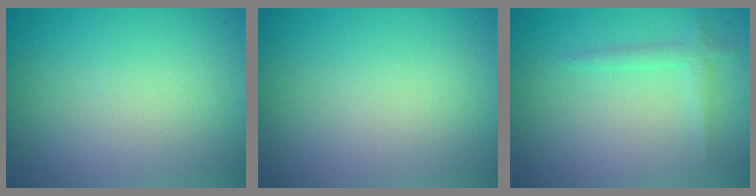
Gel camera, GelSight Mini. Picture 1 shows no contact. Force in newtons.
{"total": 0.0}
{"total": 1.4, "press": 1.4, "slide": 0.1}